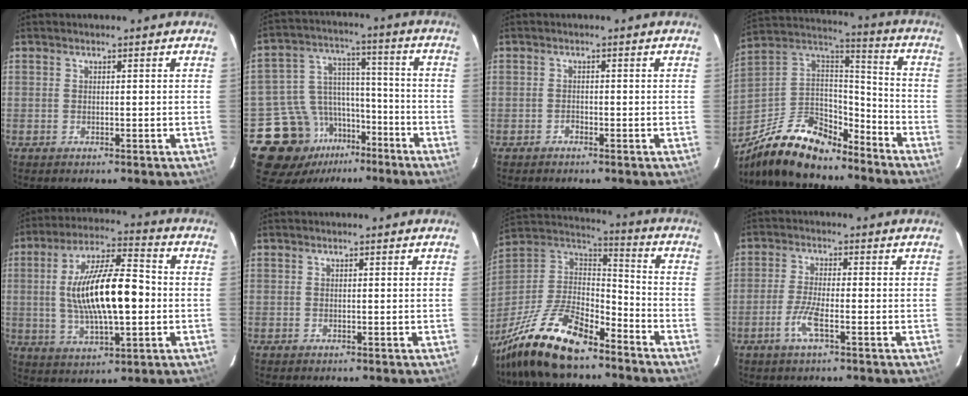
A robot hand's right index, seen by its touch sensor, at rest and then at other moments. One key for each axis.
{"total": 14.6, "fx": -8.9, "fy": 10.7, "fz": 4.4, "tx": -0.114, "ty": 0.048, "tz": -0.129}
{"total": 0.8, "fx": -0.7, "fy": 0.4, "fz": 0.0, "tx": -0.001, "ty": 0.004, "tz": -0.013}
{"total": 21.7, "fx": -16.3, "fy": 9.0, "fz": 11.3, "tx": -0.240, "ty": 0.009, "tz": -0.276}
{"total": 17.1, "fx": -0.5, "fy": 5.6, "fz": 16.1, "tx": -0.295, "ty": 0.012, "tz": -0.005}
{"total": 0.0}
{"total": 21.3, "fx": -15.8, "fy": 7.0, "fz": 12.5, "tx": -0.267, "ty": -0.021, "tz": -0.283}
{"total": 5.0, "fx": -2.4, "fy": 0.7, "fz": 4.3, "tx": -0.096, "ty": -0.005, "tz": -0.051}